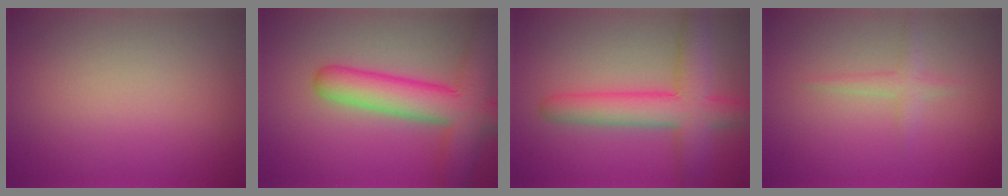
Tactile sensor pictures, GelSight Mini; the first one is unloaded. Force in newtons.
{"total": 8.2, "press": 8.2, "slide": 0.3}
{"total": 6.4, "press": 6.4, "slide": 0.4}
{"total": 1.3, "press": 1.3, "slide": 0.1}